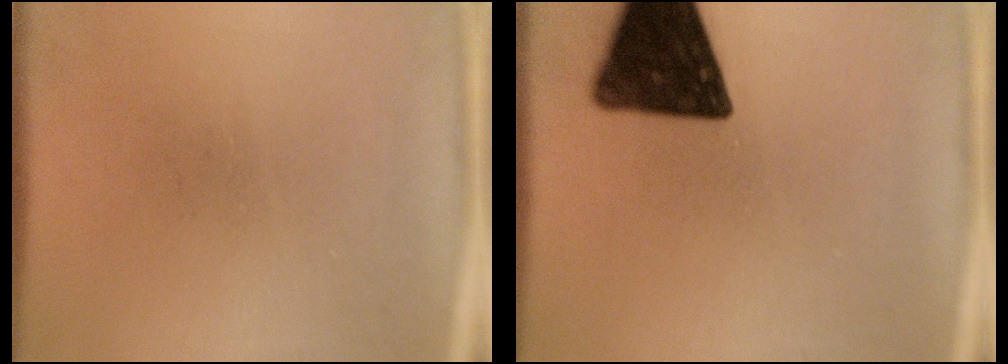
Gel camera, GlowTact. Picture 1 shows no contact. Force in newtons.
{"total": 16.6}